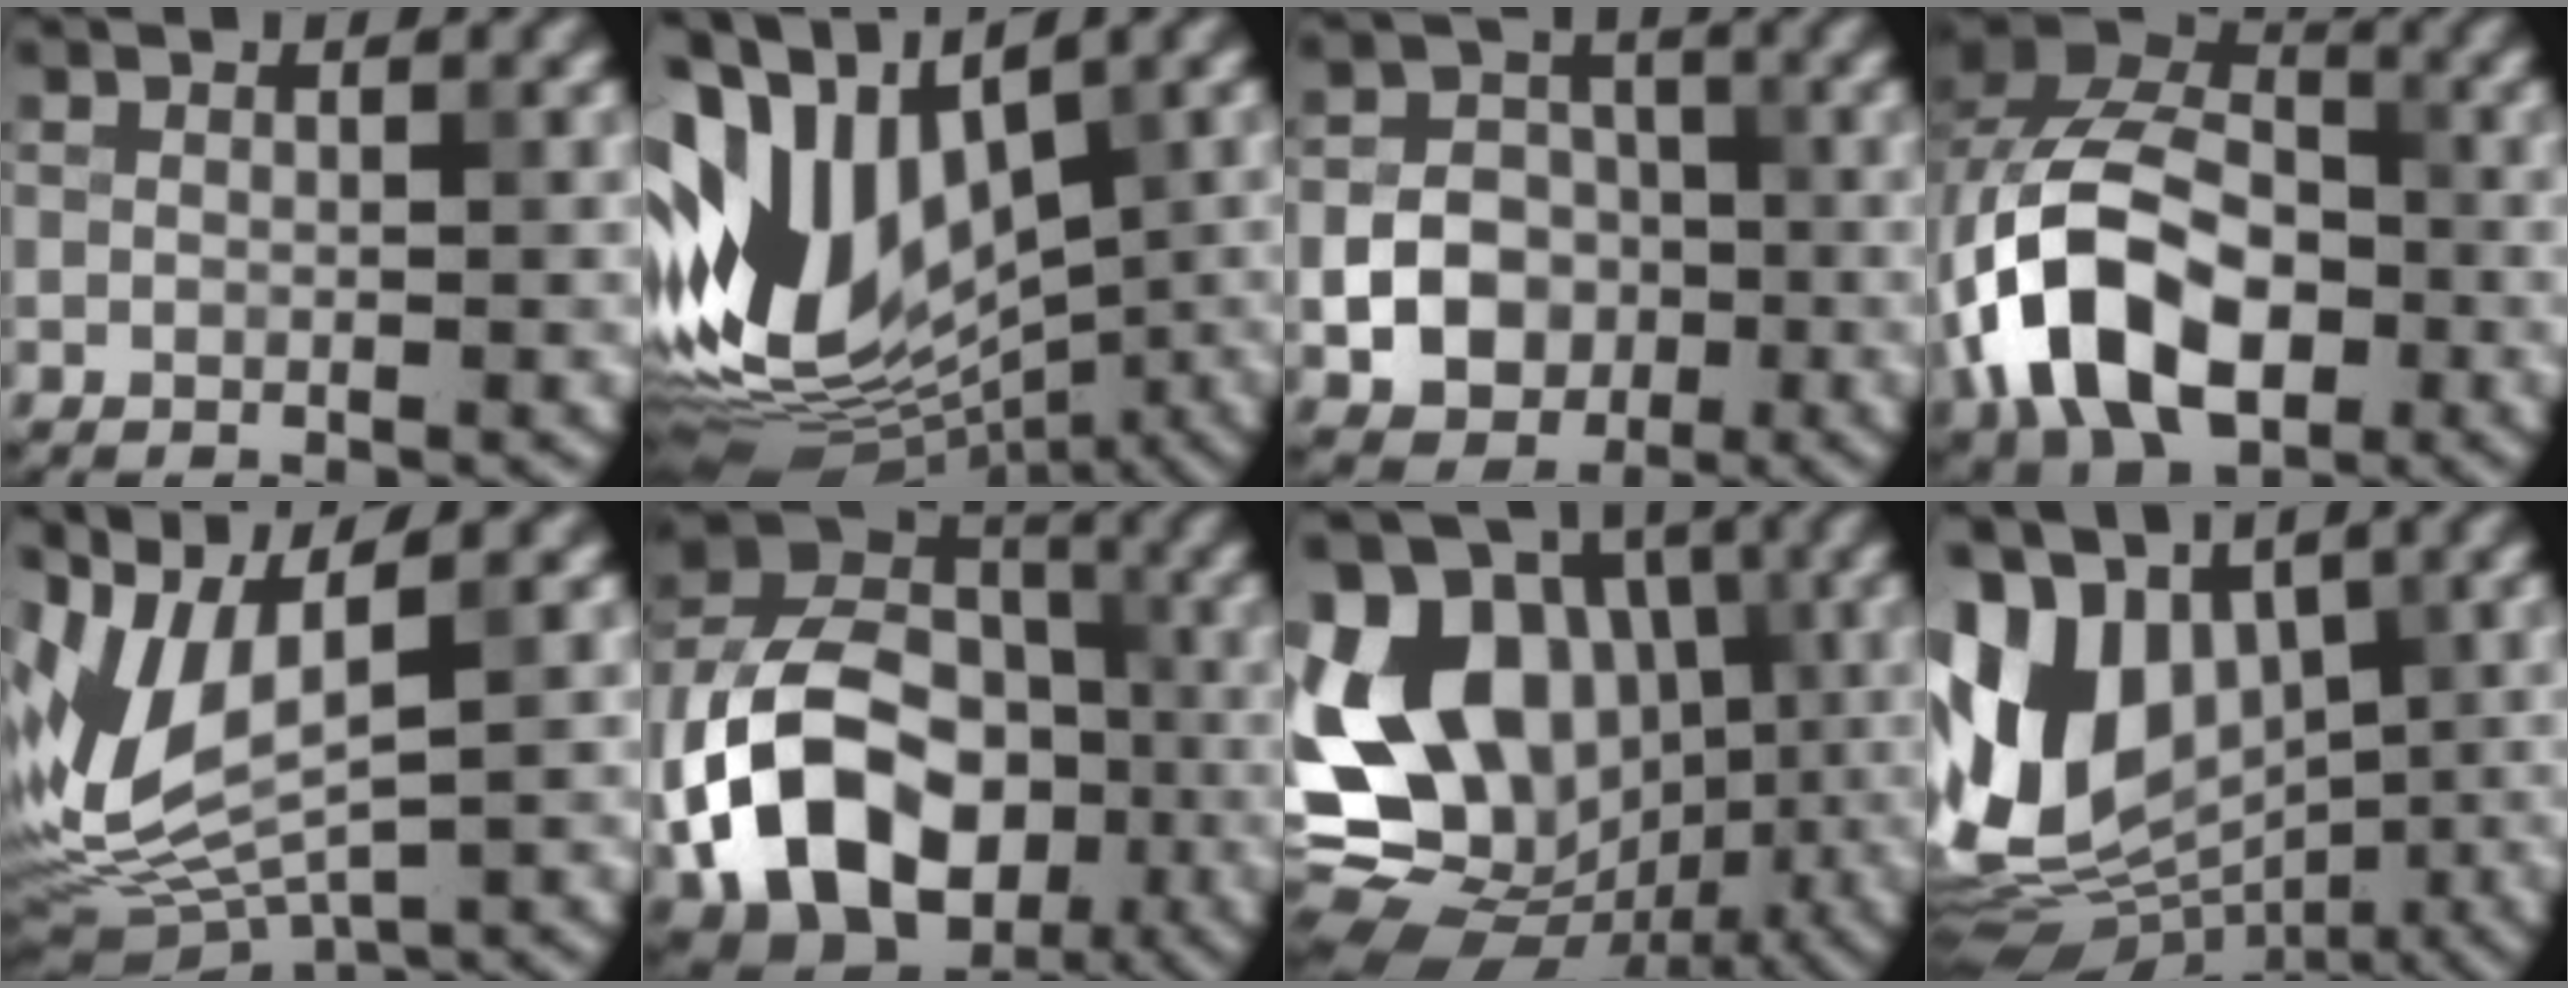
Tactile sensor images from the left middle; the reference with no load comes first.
{"total": 13.5, "force": [0.8, 8.6, 10.4], "torque": [-0.212, 0.002, 0.011]}
{"total": 6.6, "force": [-1.7, 5.5, 3.2], "torque": [-0.025, -0.004, -0.046]}
{"total": 13.1, "force": [-3.7, 8.7, 9.0], "torque": [-0.181, 0.003, -0.081]}
{"total": 9.0, "force": [1.4, 3.6, 8.2], "torque": [-0.187, -0.007, 0.043]}
{"total": 14.4, "force": [-4.6, 10.5, 8.7], "torque": [-0.175, -0.013, -0.093]}
{"total": 16.1, "force": [-0.6, 12.7, 9.9], "torque": [-0.171, 0.026, -0.015]}
{"total": 14.0, "force": [0.8, 10.1, 9.7], "torque": [-0.183, -0.009, 0.031]}